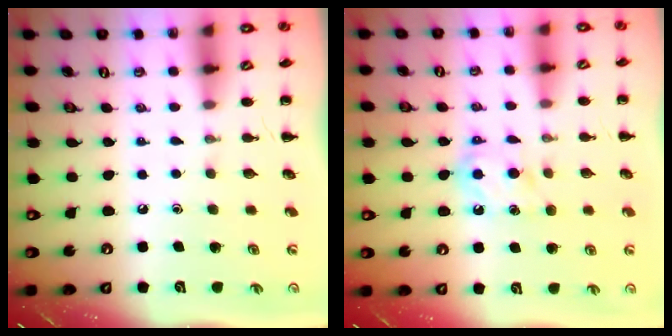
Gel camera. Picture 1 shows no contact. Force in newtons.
{"total": 6.9, "press": 6.9, "slide": 0.7}